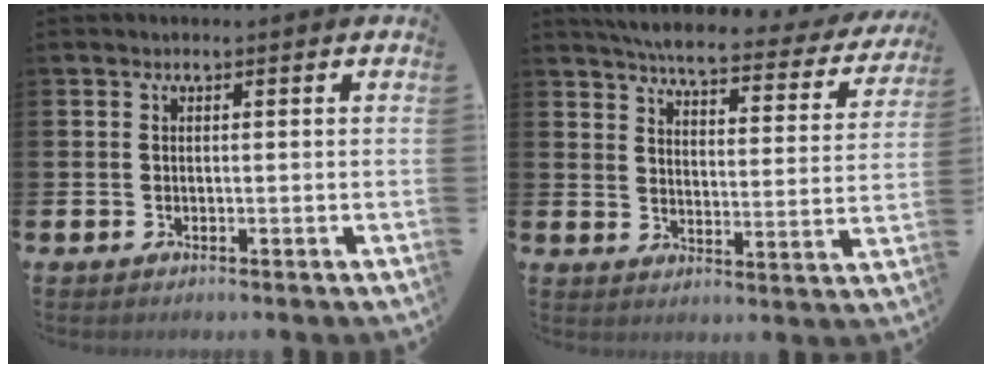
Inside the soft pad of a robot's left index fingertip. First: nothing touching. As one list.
[{"total": 5.5, "force": [5.0, 0.8, 2.0], "torque": [-0.052, -0.040, 0.078]}]